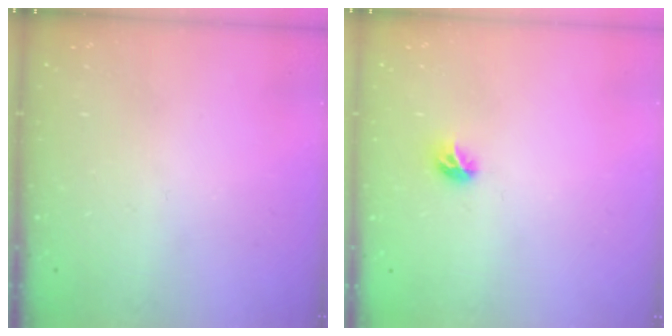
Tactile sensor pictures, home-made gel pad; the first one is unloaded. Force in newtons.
{"total": 5.4, "press": 5.4, "slide": 0.5}